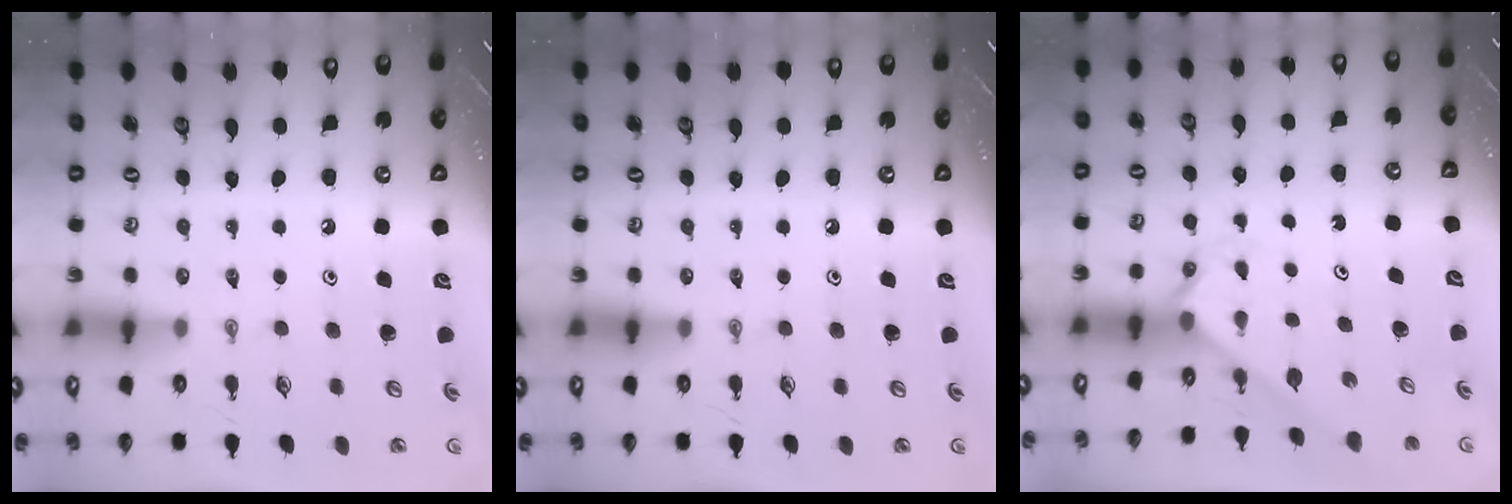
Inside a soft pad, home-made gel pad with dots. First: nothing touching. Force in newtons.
{"total": 0.0}
{"total": 2.3, "press": 2.3, "slide": 0.2}